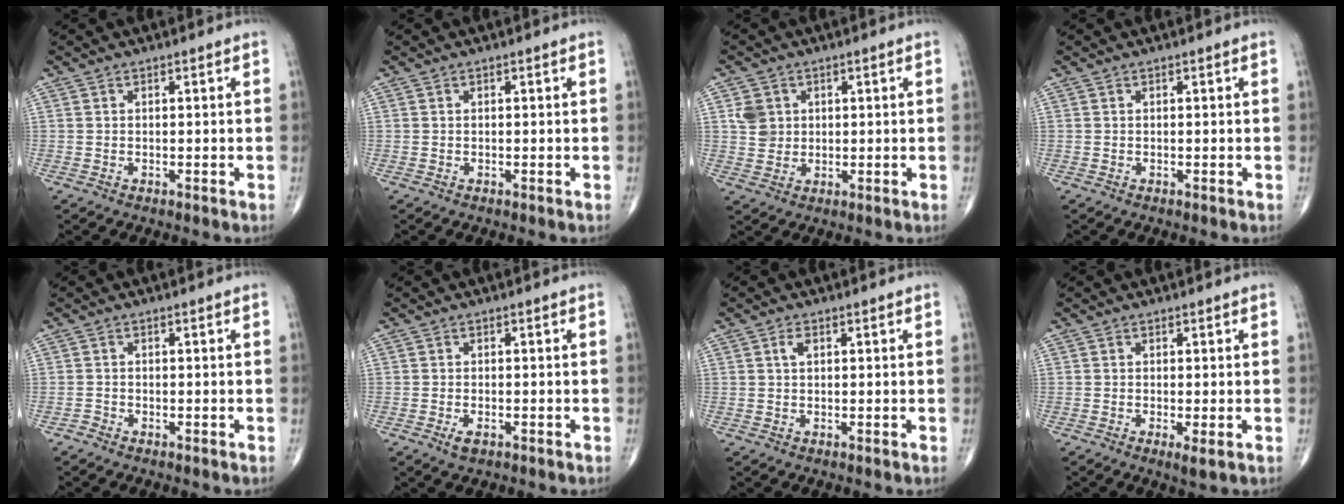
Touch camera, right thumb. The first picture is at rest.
{"total": 0.0}
{"total": 4.4, "force": [1.2, 4.0, 1.6], "torque": [-0.013, -0.002, 0.025]}
{"total": 0.0}
{"total": 0.7, "force": [-0.6, 0.3, 0.0], "torque": [0.001, 0.001, -0.018]}
{"total": 2.0, "force": [-1.0, 1.0, 1.5], "torque": [-0.026, 0.001, -0.015]}
{"total": 1.6, "force": [0.5, 0.9, 1.2], "torque": [-0.025, 0.004, 0.010]}
{"total": 2.1, "force": [-0.6, 0.4, 2.0], "torque": [-0.041, -0.009, -0.012]}